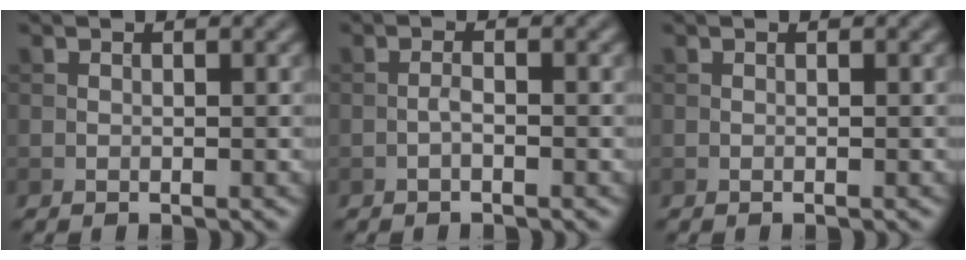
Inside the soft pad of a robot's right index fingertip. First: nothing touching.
{"total": 0.9, "force": [-0.5, 0.2, 0.8], "torque": [-0.016, 0.002, -0.011]}
{"total": 0.0}